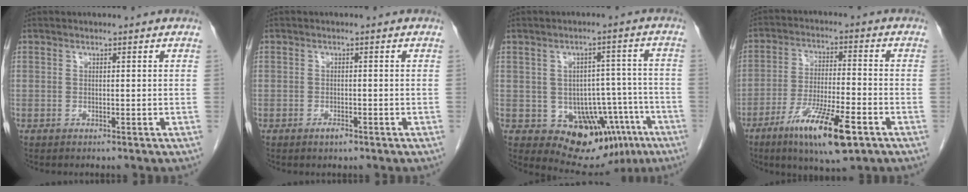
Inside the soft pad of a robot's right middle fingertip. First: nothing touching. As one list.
[{"total": 1.3, "force": [-0.9, 0.5, 0.8], "torque": [-0.014, 0.000, -0.011]}, {"total": 12.5, "force": [-6.4, 8.1, 7.1], "torque": [-0.059, 0.027, -0.080]}, {"total": 12.9, "force": [-7.1, 2.1, 10.6], "torque": [-0.194, -0.023, -0.118]}]